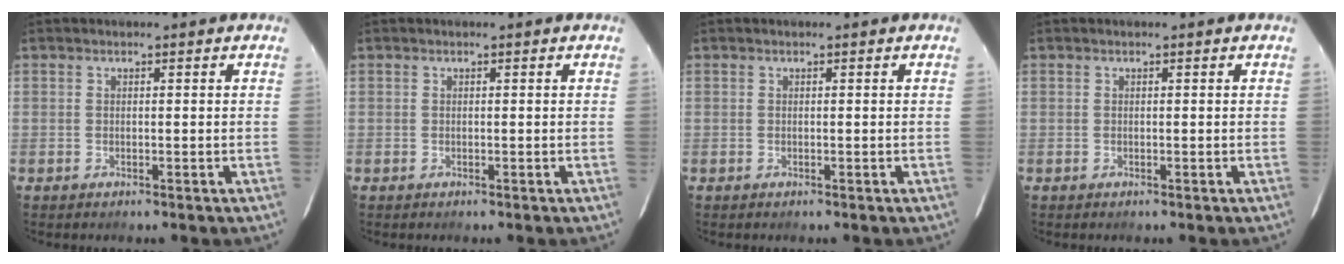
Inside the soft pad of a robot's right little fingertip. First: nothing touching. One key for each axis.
{"total": 0.0}
{"total": 0.0}
{"total": 0.0}